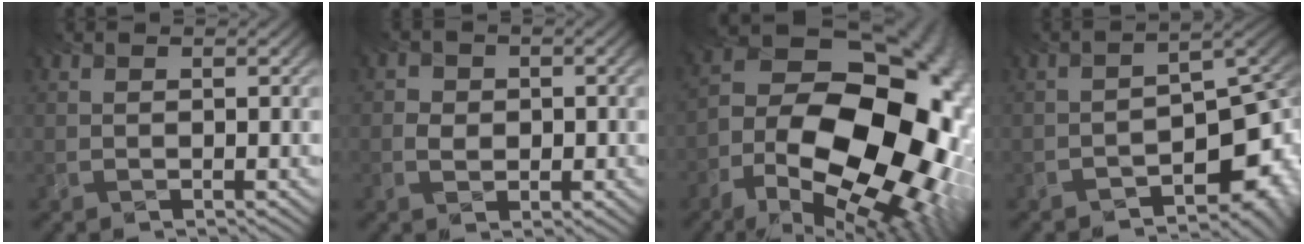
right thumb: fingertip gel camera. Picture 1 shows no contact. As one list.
[{"total": 1.9, "force": [-1.0, 1.7, 0.2], "torque": [-0.007, -0.007, -0.021]}, {"total": 21.3, "force": [-5.8, 12.7, 16.2], "torque": [-0.242, -0.034, -0.075]}, {"total": 12.2, "force": [-5.8, 6.0, 8.9], "torque": [-0.129, -0.026, -0.091]}]